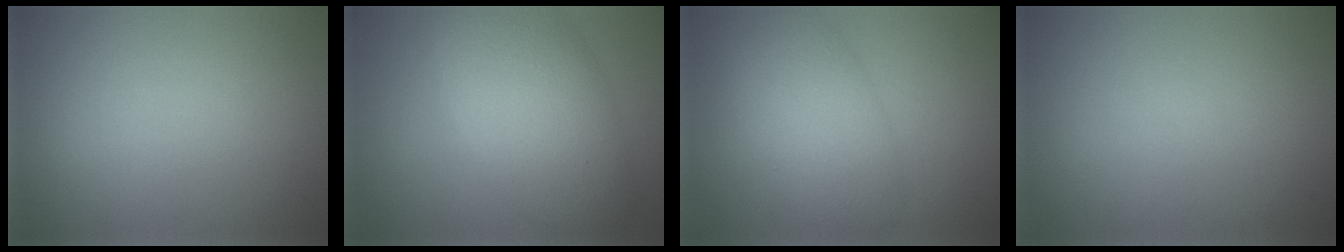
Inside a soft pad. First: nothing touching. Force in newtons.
{"total": 8.0, "press": 8.0, "slide": 0.3}
{"total": 5.5, "press": 5.5, "slide": 0.1}
{"total": 0.0}